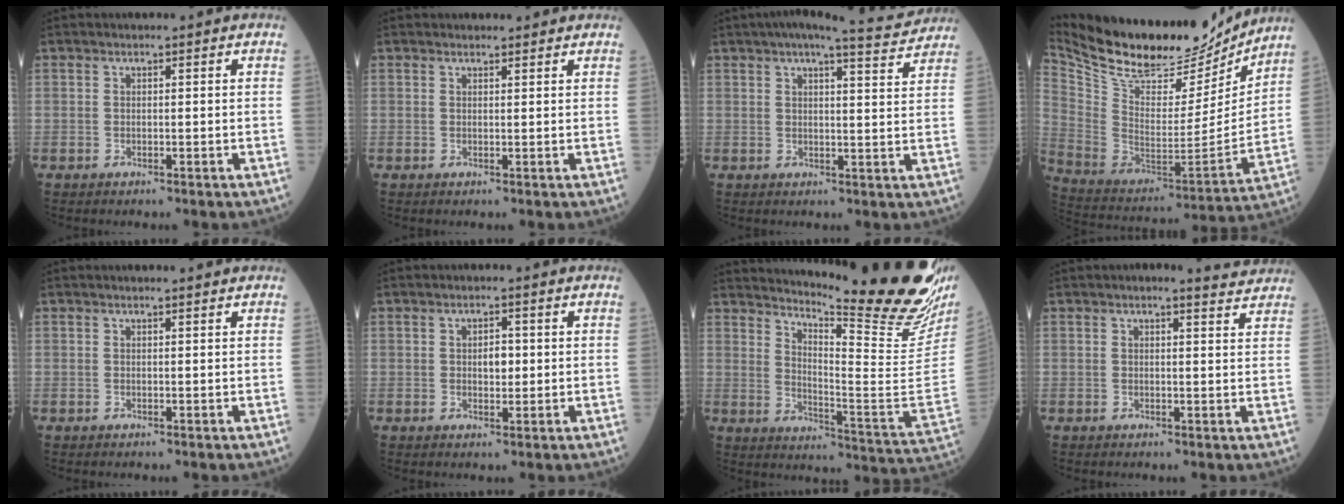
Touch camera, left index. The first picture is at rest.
{"total": 2.1, "force": [2.0, 0.4, 0.2], "torque": [-0.011, 0.008, 0.026]}
{"total": 10.1, "force": [9.2, 0.4, 4.1], "torque": [-0.060, 0.009, 0.107]}
{"total": 25.9, "force": [22.7, 7.2, 10.2], "torque": [-0.202, -0.029, 0.357]}
{"total": 1.2, "force": [1.1, -0.2, 0.3], "torque": [-0.012, 0.000, 0.016]}
{"total": 2.4, "force": [0.3, 1.3, 2.0], "torque": [-0.031, 0.001, 0.005]}
{"total": 24.1, "force": [20.8, 0.0, 12.2], "torque": [-0.191, -0.117, 0.274]}
{"total": 4.0, "force": [3.7, 0.4, 1.4], "torque": [-0.024, 0.004, 0.032]}